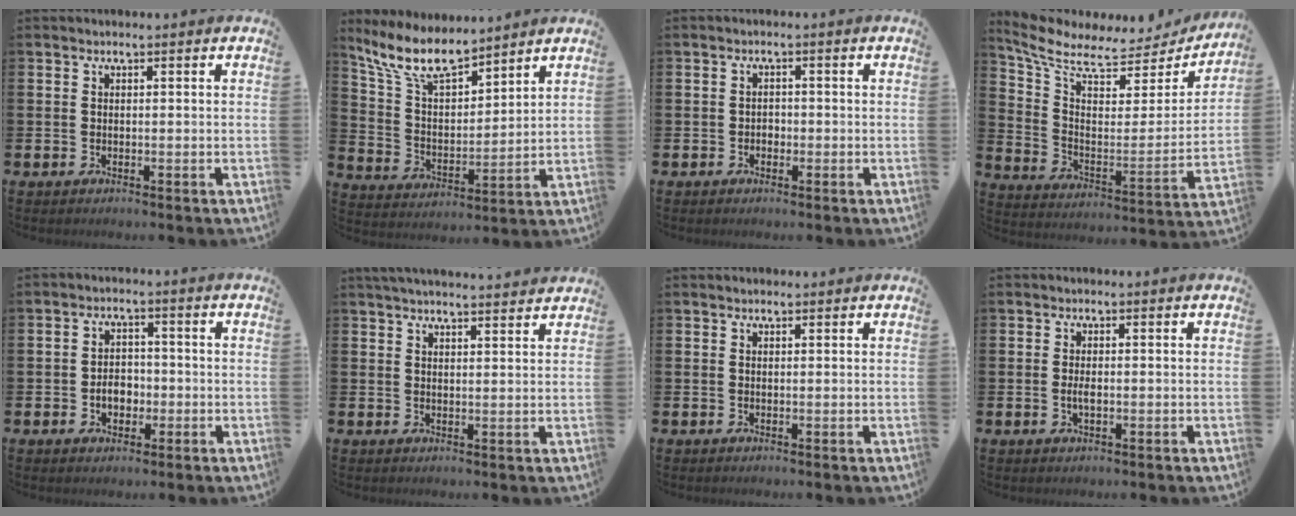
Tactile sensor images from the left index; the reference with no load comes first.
{"total": 9.3, "force": [8.0, 2.6, 4.0], "torque": [-0.116, -0.035, 0.147]}
{"total": 1.3, "force": [-0.5, 1.1, 0.3], "torque": [0.000, 0.000, -0.014]}
{"total": 7.8, "force": [6.4, 3.1, 3.1], "torque": [-0.102, -0.044, 0.108]}
{"total": 3.4, "force": [-0.9, 2.5, 2.1], "torque": [-0.026, -0.001, -0.024]}
{"total": 3.3, "force": [3.3, -0.2, 0.3], "torque": [-0.009, -0.017, 0.060]}
{"total": 0.6, "force": [0.5, 0.3, 0.1], "torque": [0.005, 0.001, 0.008]}
{"total": 1.5, "force": [-0.1, 0.6, 1.4], "torque": [-0.027, 0.001, -0.003]}